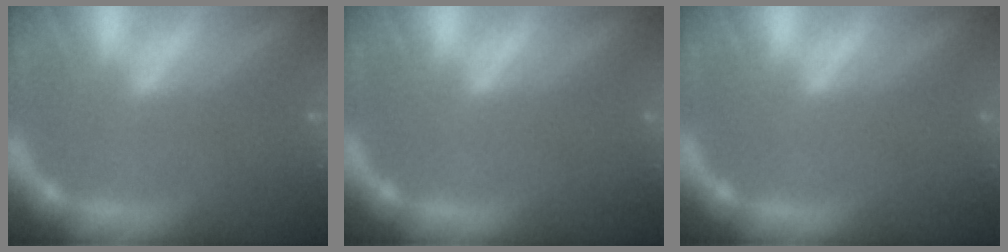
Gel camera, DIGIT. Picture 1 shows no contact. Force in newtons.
{"total": 0.0}
{"total": 0.0}